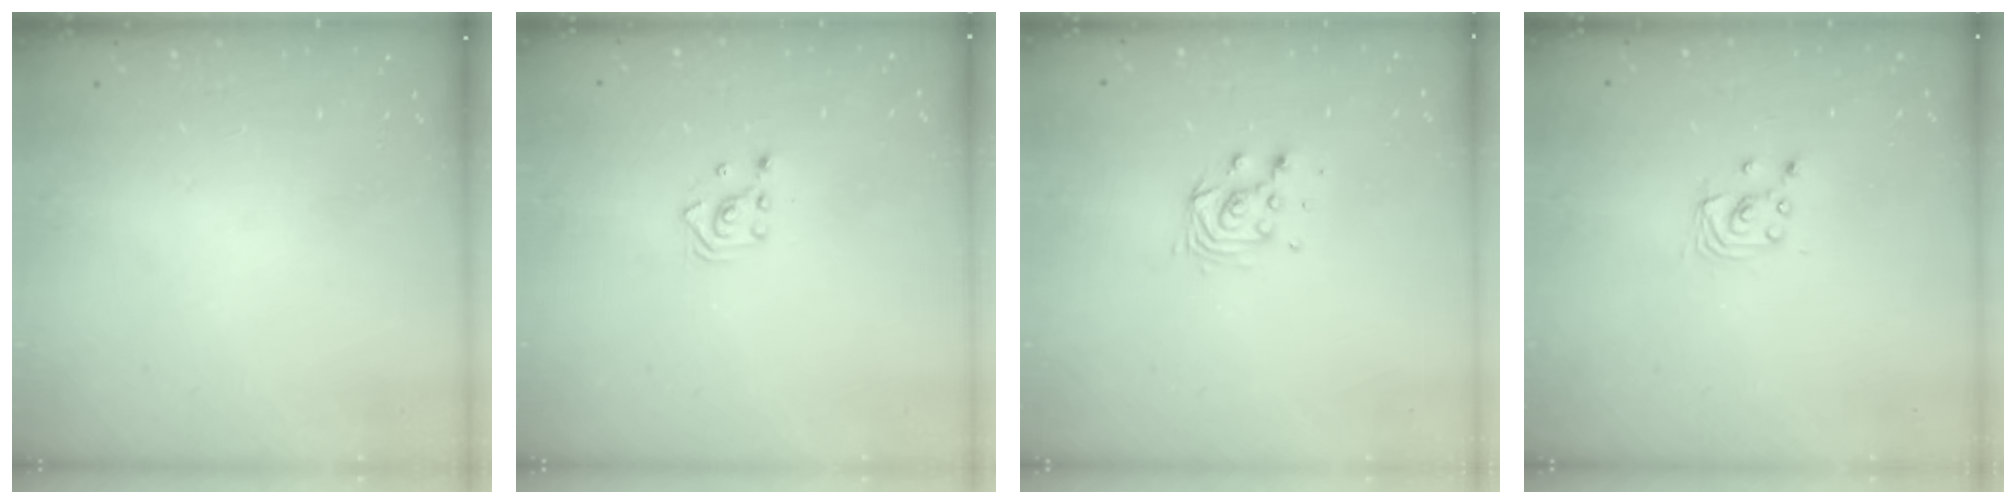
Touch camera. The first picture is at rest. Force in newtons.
{"total": 2.4, "press": 2.4, "slide": 0.3}
{"total": 5.2, "press": 5.2, "slide": 0.2}
{"total": 2.7, "press": 2.7, "slide": 0.2}